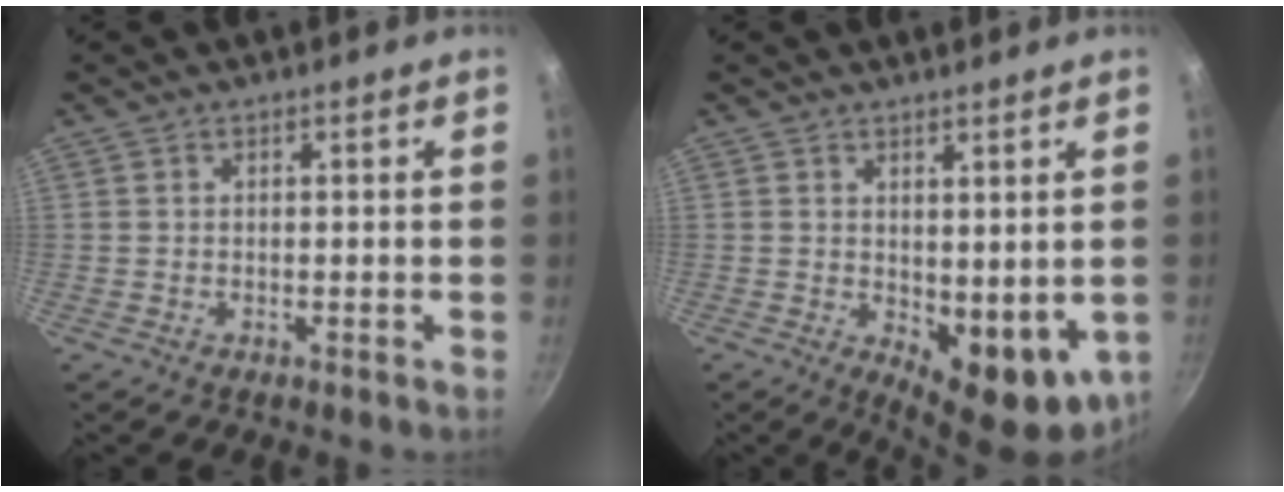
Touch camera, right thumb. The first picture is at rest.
{"total": 10.0, "force": [0.4, 5.0, 8.7], "torque": [-0.094, -0.015, 0.021]}